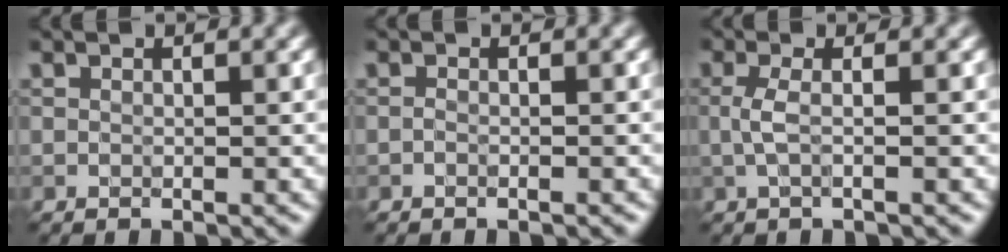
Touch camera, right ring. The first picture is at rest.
{"total": 0.7, "force": [-0.6, 0.2, 0.4], "torque": [-0.006, 0.004, -0.013]}
{"total": 1.8, "force": [0.0, 0.5, 1.8], "torque": [-0.037, 0.005, -0.003]}